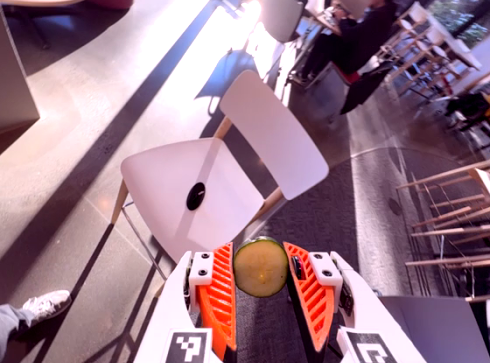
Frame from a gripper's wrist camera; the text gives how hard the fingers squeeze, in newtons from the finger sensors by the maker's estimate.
{"total": 8.8, "left": 9.3, "right": 8.4}